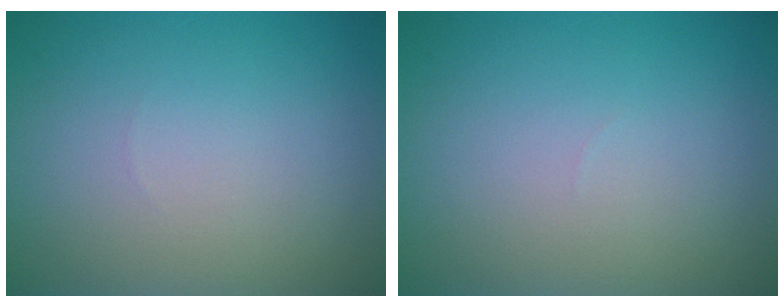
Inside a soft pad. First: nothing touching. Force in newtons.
{"total": 0.0}